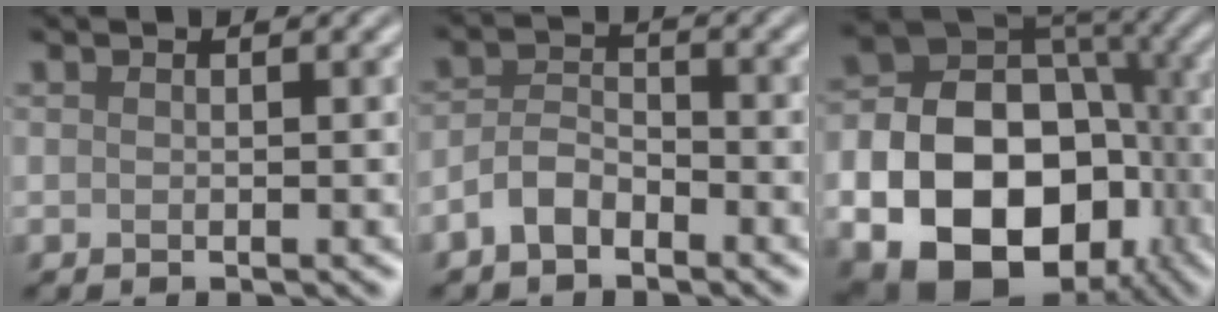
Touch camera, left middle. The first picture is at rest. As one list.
[{"total": 3.0, "force": [-1.9, 1.5, 1.7], "torque": [-0.030, 0.009, -0.044]}, {"total": 18.7, "force": [-5.7, 13.9, 11.0], "torque": [-0.176, -0.035, -0.098]}]